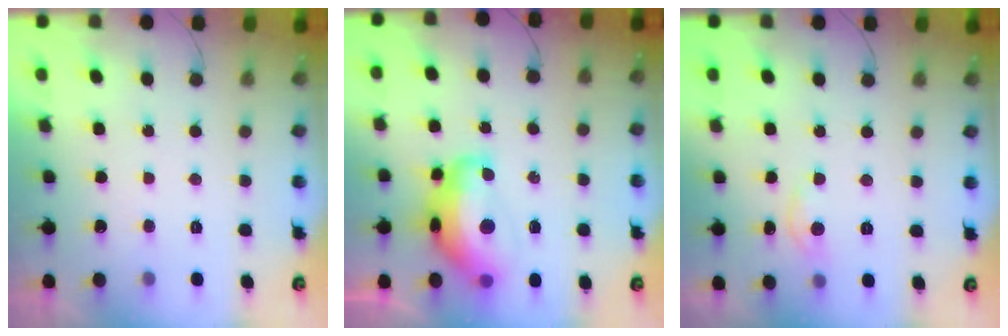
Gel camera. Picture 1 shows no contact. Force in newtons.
{"total": 15.3, "press": 15.2, "slide": 1.3}
{"total": 4.8, "press": 4.7, "slide": 0.6}